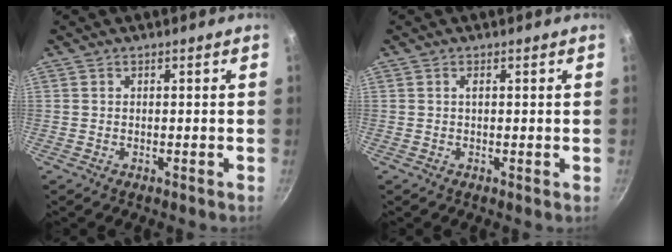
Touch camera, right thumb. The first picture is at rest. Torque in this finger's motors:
{"motor_torque": [-0.47, 0.14, 0.26, -0.09, 0.01]}